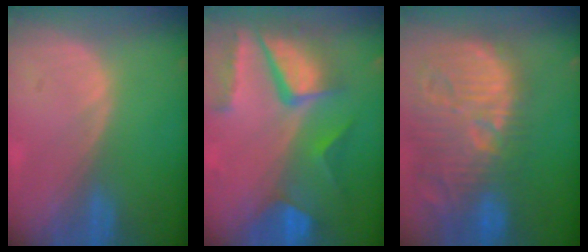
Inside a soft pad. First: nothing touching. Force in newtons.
{"total": 11.0, "press": 9.0, "slide": 6.3}
{"total": 15.2, "press": 13.3, "slide": 7.4}